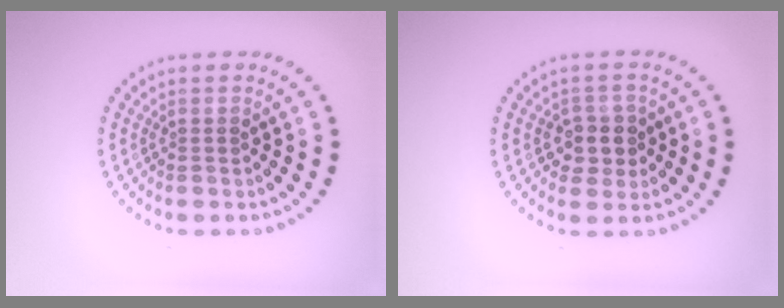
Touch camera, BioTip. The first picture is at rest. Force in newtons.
{"total": 2.6, "press": 2.4, "slide": 0.9}